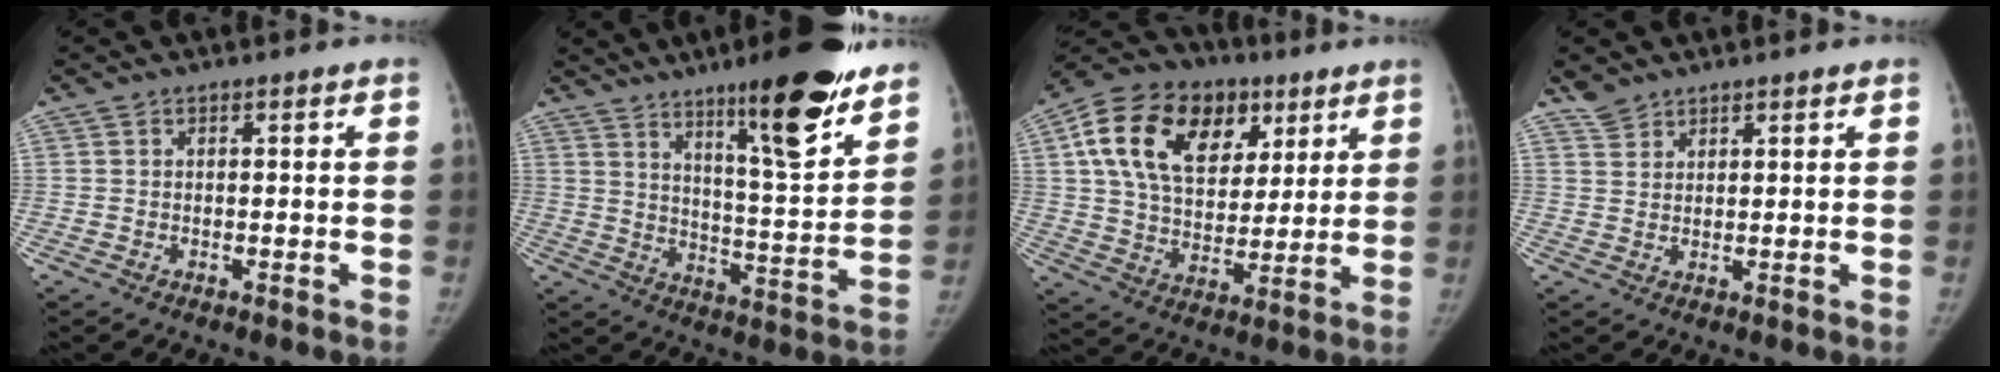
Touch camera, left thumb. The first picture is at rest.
{"total": 18.5, "force": [12.5, 2.9, 13.4], "torque": [-0.166, -0.080, 0.193]}
{"total": 22.4, "force": [8.6, 15.2, 14.1], "torque": [-0.227, 0.006, 0.143]}
{"total": 2.8, "force": [2.5, 1.3, 0.3], "torque": [0.003, -0.003, 0.047]}